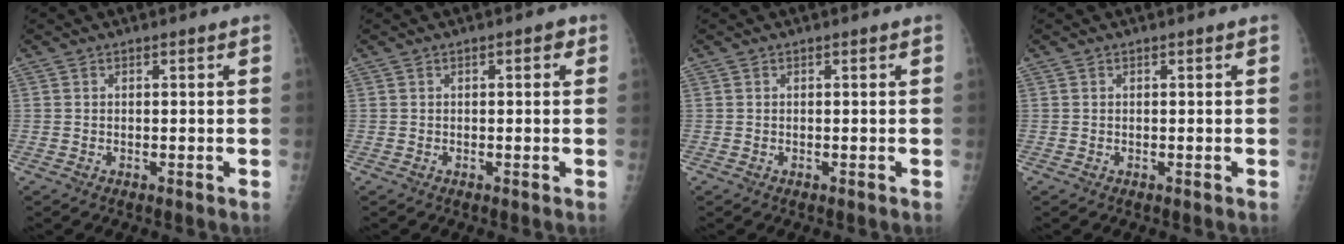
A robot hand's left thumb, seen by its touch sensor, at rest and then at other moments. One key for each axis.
{"total": 2.0, "fx": 0.7, "fy": 0.8, "fz": 1.6, "tx": -0.016, "ty": 0.003, "tz": 0.006}
{"total": 0.0}
{"total": 0.0}